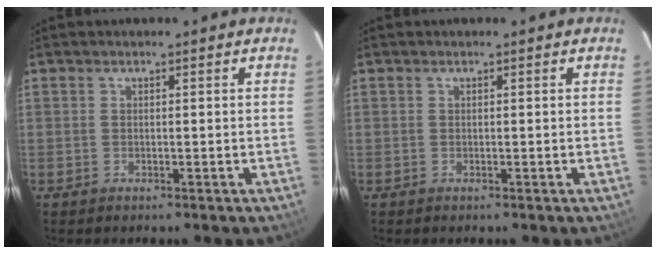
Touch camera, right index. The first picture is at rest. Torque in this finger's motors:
{"motor_torque": [0.00, 0.00, 0.04, 0.00]}